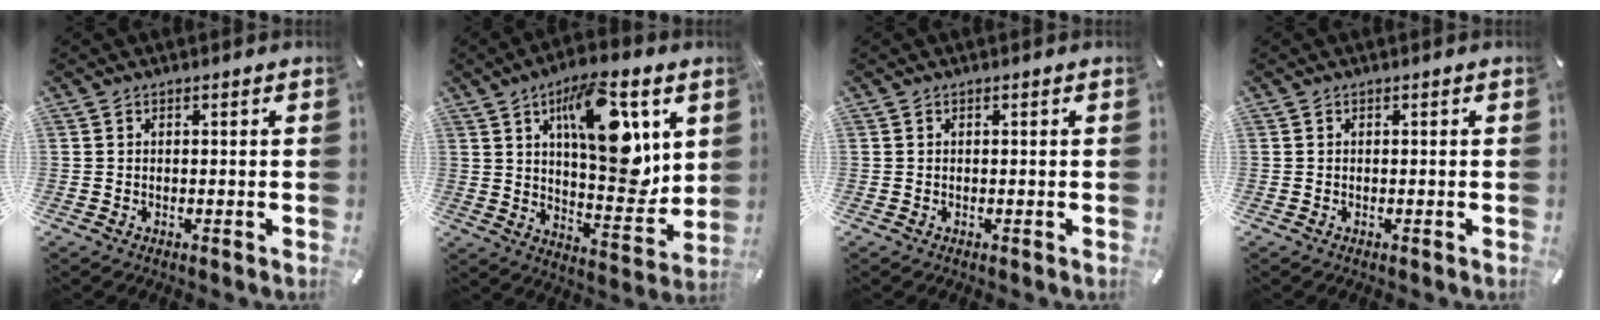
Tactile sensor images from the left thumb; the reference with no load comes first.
{"total": 18.4, "force": [7.7, 7.4, 15.1], "torque": [-0.224, -0.036, 0.120]}
{"total": 0.0}
{"total": 0.0}